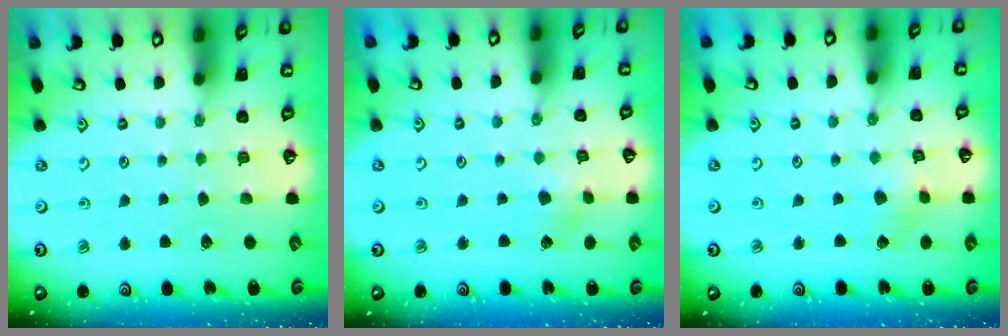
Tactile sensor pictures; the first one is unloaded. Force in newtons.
{"total": 2.6, "press": 2.6, "slide": 0.4}
{"total": 2.9, "press": 2.9, "slide": 0.4}